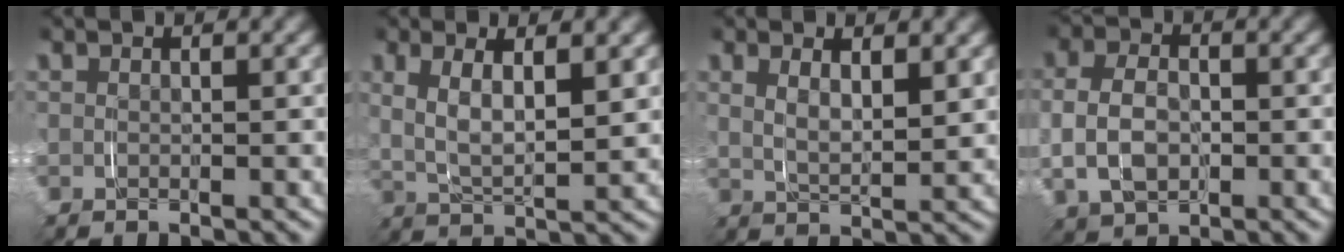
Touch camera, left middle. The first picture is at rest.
{"total": 5.0, "force": [1.1, 2.3, 4.3], "torque": [-0.089, -0.004, 0.024]}
{"total": 3.2, "force": [1.2, 1.2, 2.7], "torque": [-0.051, -0.006, 0.027]}
{"total": 6.6, "force": [-0.1, 5.1, 4.2], "torque": [-0.096, 0.000, 0.001]}